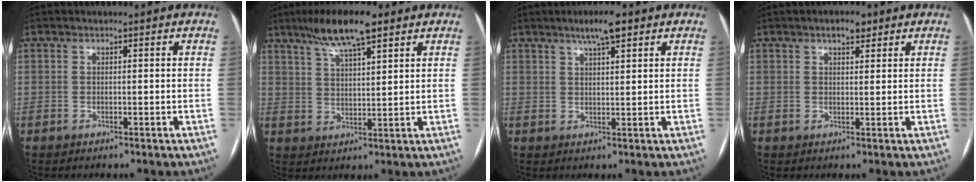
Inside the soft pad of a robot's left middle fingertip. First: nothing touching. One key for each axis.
{"total": 9.2, "fx": 6.3, "fy": 1.4, "fz": 6.6, "tx": -0.123, "ty": 0.014, "tz": 0.111}
{"total": 4.6, "fx": 3.0, "fy": 0.6, "fz": 3.4, "tx": -0.062, "ty": 0.007, "tz": 0.050}
{"total": 2.8, "fx": 1.9, "fy": 1.1, "fz": 1.8, "tx": -0.031, "ty": 0.005, "tz": 0.028}